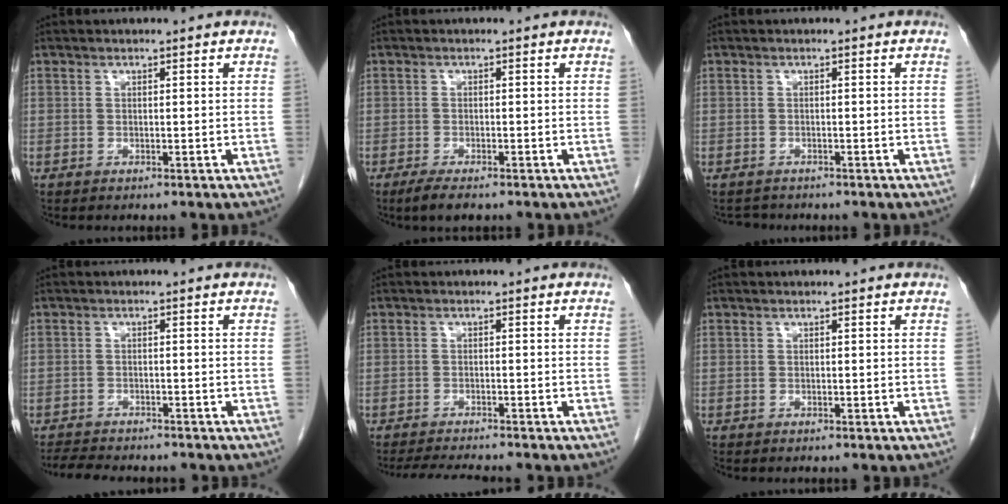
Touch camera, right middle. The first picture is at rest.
{"total": 3.0, "force": [-2.2, 0.8, 2.0], "torque": [-0.040, -0.006, -0.036]}
{"total": 1.4, "force": [-1.3, 0.5, -0.2], "torque": [-0.002, -0.004, -0.021]}
{"total": 6.8, "force": [-6.2, 1.4, 2.4], "torque": [-0.039, -0.008, -0.092]}
{"total": 5.9, "force": [-5.5, 0.2, 2.2], "torque": [-0.034, -0.016, -0.087]}
{"total": 0.0}